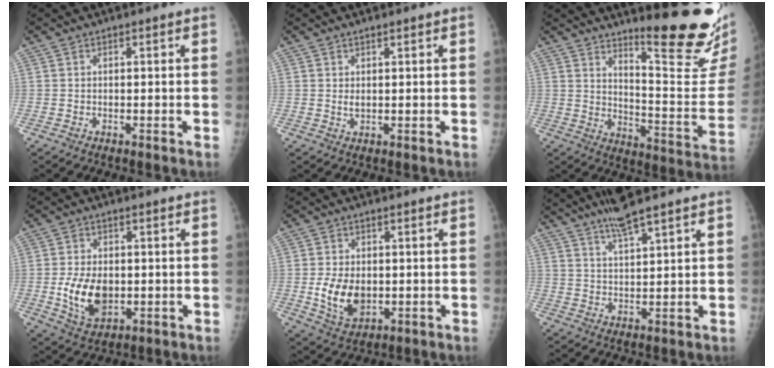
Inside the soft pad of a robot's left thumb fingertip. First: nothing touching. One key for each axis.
{"total": 1.6, "fx": 0.7, "fy": 0.6, "fz": 1.3, "tx": -0.016, "ty": -0.006, "tz": 0.019}
{"total": 20.7, "fx": 15.3, "fy": 2.9, "fz": 13.6, "tx": -0.167, "ty": -0.146, "tz": 0.219}
{"total": 9.2, "fx": -1.1, "fy": 5.9, "fz": 6.9, "tx": -0.104, "ty": -0.009, "tz": -0.007}
{"total": 8.3, "fx": -0.8, "fy": 5.6, "fz": 6.1, "tx": -0.088, "ty": -0.010, "tz": 0.000}
{"total": 6.4, "fx": 5.0, "fy": 0.1, "fz": 4.0, "tx": -0.069, "ty": -0.022, "tz": 0.096}